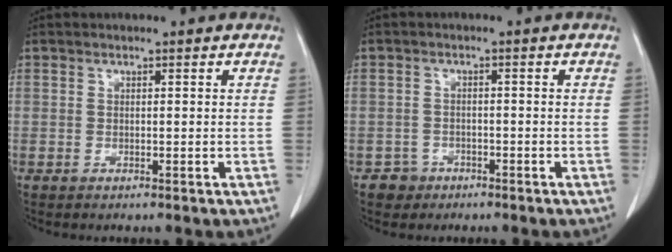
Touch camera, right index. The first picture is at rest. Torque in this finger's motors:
{"motor_torque": [-0.27, 0.02, -0.82, -0.17]}